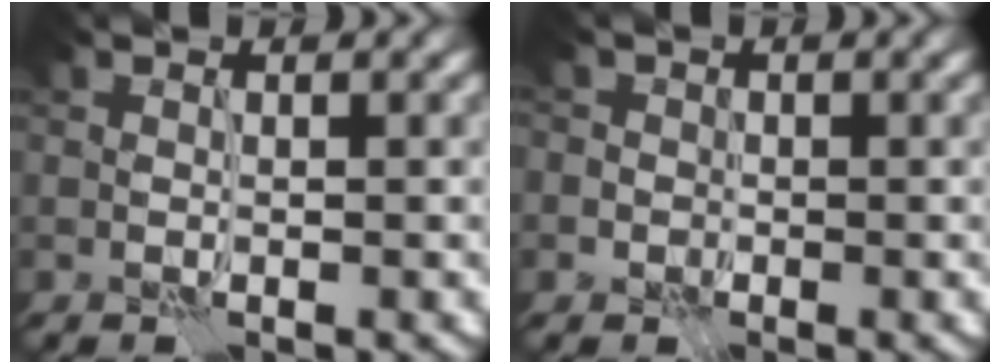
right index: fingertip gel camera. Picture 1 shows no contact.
{"total": 2.1, "force": [0.1, 2.1, 0.4], "torque": [0.007, 0.010, -0.014]}